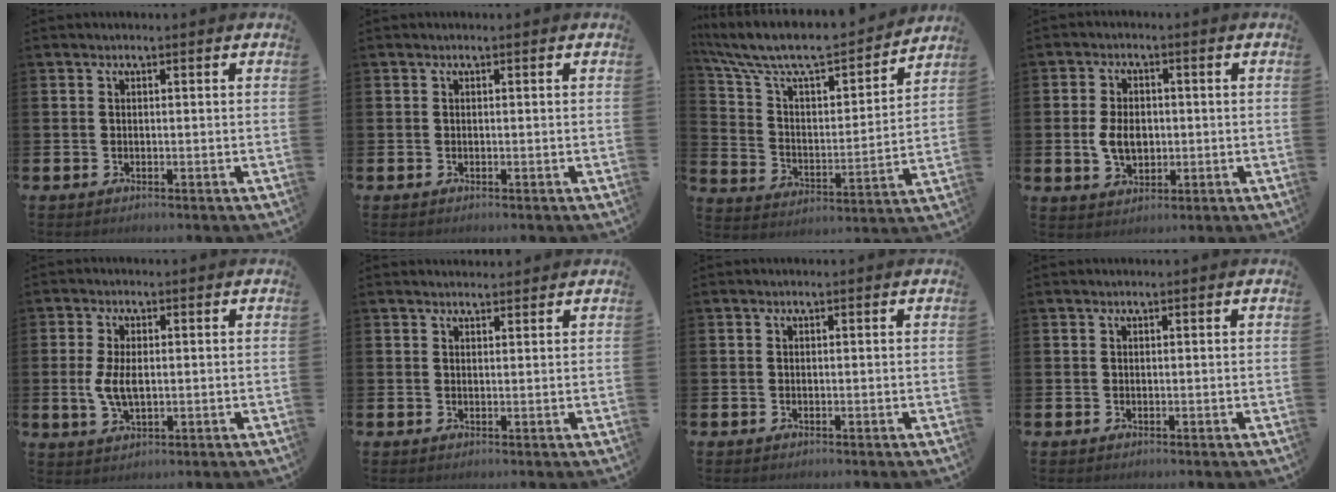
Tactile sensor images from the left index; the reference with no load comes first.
{"total": 0.0}
{"total": 8.8, "force": [7.7, 2.6, 3.4], "torque": [-0.112, -0.052, 0.129]}
{"total": 5.1, "force": [-0.1, 3.6, 3.7], "torque": [-0.062, 0.002, -0.009]}
{"total": 4.6, "force": [0.2, 2.3, 4.0], "torque": [-0.080, 0.004, -0.001]}
{"total": 1.6, "force": [1.6, 0.3, 0.1], "torque": [0.007, -0.005, 0.027]}
{"total": 0.0}
{"total": 0.0}